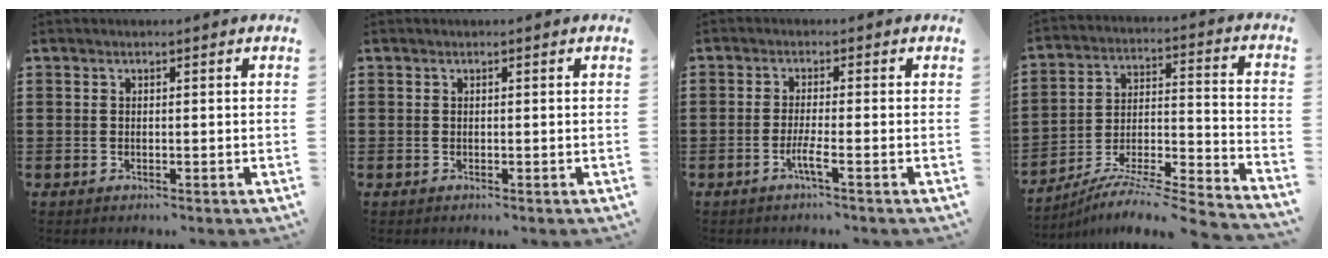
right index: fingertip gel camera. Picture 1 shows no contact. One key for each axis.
{"total": 0.0}
{"total": 3.1, "fx": -1.7, "fy": -0.1, "fz": 2.7, "tx": -0.053, "ty": -0.007, "tz": -0.034}
{"total": 7.4, "fx": -6.9, "fy": -0.2, "fz": 2.9, "tx": -0.043, "ty": -0.006, "tz": -0.140}